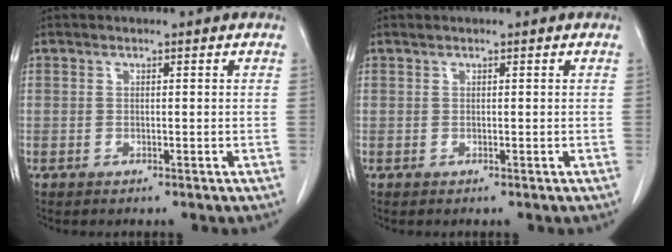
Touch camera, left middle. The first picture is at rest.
{"total": 0.0}